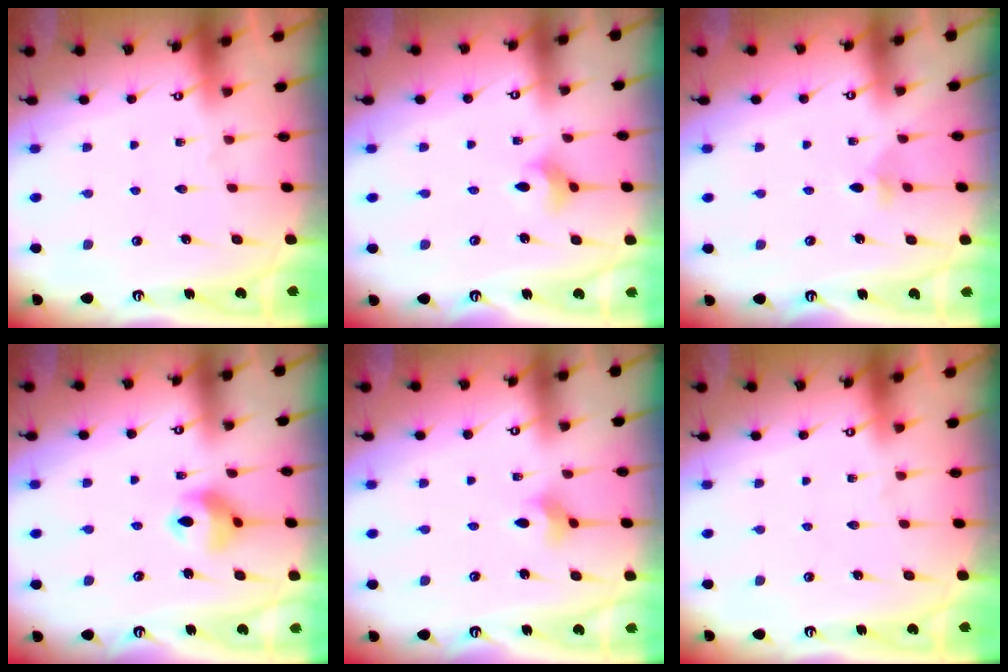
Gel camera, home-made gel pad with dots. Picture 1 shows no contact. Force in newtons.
{"total": 3.8, "press": 3.8, "slide": 0.1}
{"total": 2.3, "press": 2.3, "slide": 0.4}
{"total": 10.5, "press": 10.1, "slide": 2.7}
{"total": 2.8, "press": 2.7, "slide": 0.7}
{"total": 0.0}